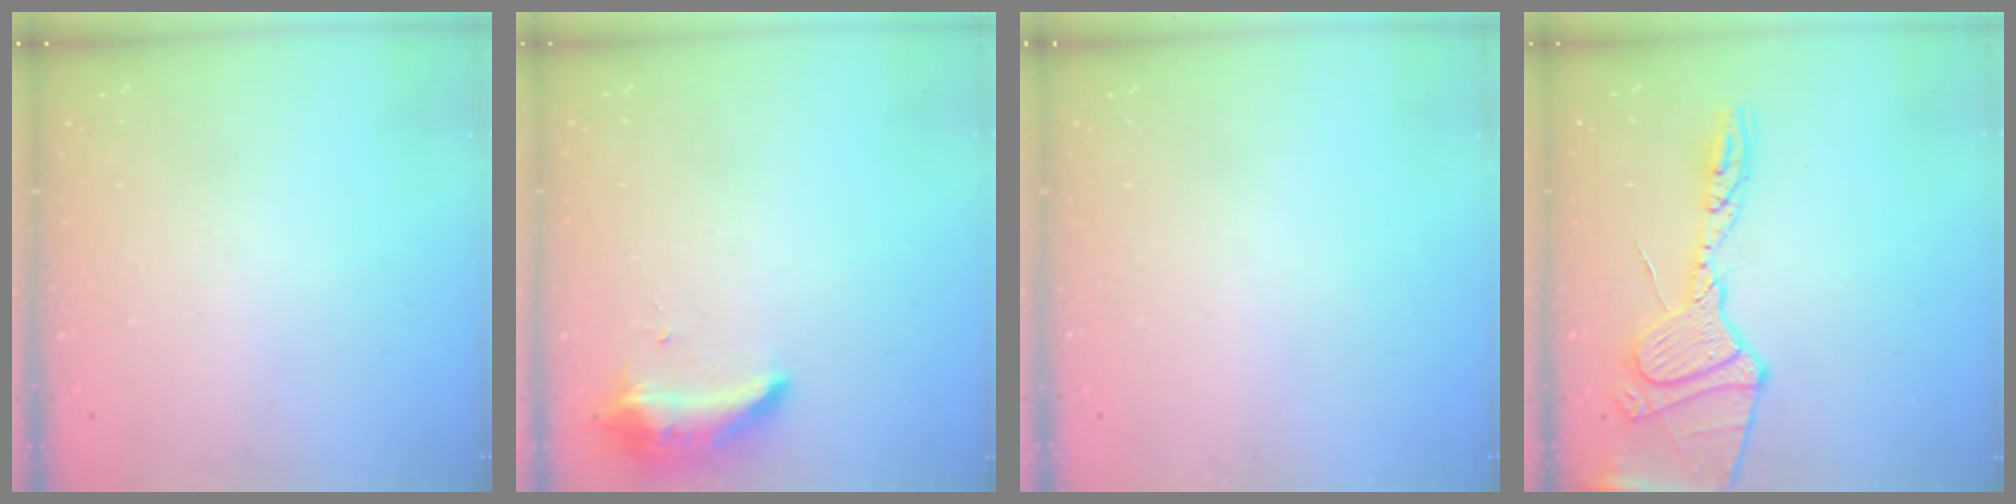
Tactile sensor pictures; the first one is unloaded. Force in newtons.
{"total": 8.7, "press": 8.7, "slide": 0.5}
{"total": 0.0}
{"total": 15.8, "press": 15.7, "slide": 1.4}